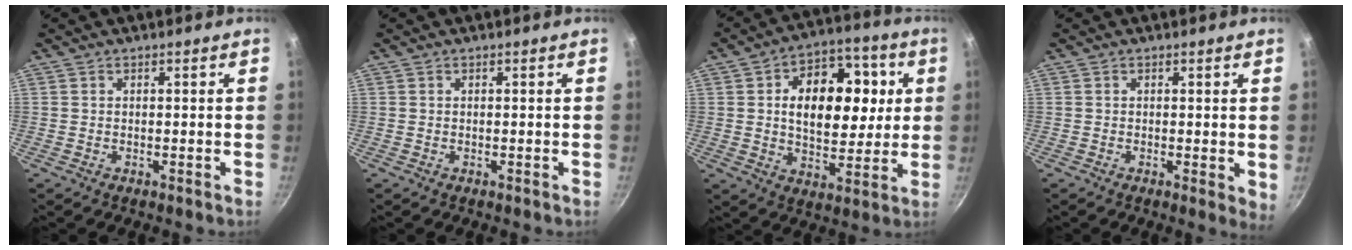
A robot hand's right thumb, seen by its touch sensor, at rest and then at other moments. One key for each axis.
{"total": 0.0}
{"total": 17.9, "fx": 3.2, "fy": 11.1, "fz": 13.6, "tx": -0.156, "ty": 0.010, "tz": 0.048}
{"total": 2.7, "fx": 0.2, "fy": 0.7, "fz": 2.6, "tx": -0.038, "ty": -0.011, "tz": 0.000}